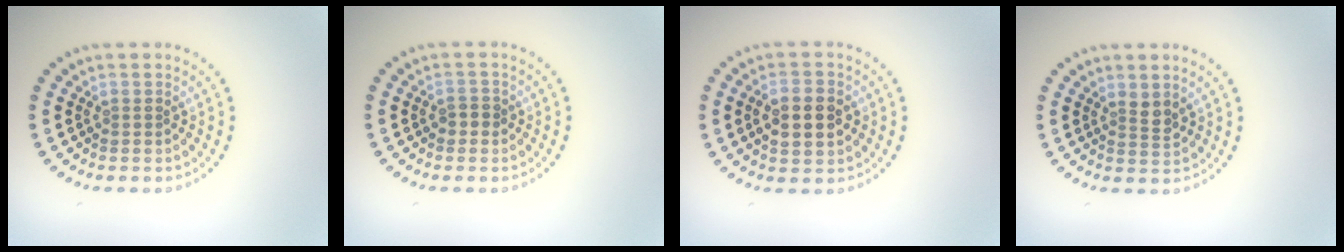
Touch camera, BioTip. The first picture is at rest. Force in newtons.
{"total": 1.1, "press": 1.1, "slide": 0.4}
{"total": 4.0, "press": 4.0, "slide": 0.1}
{"total": 1.3, "press": 1.0, "slide": 0.8}